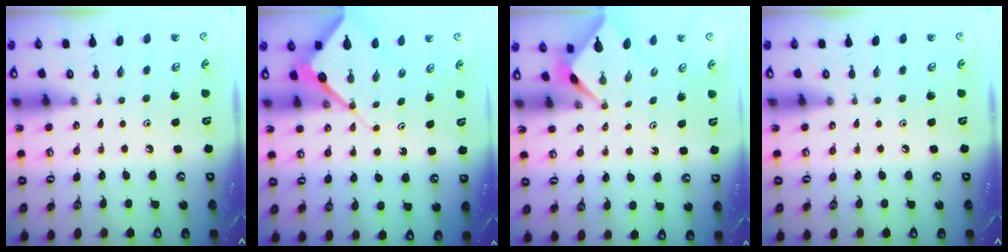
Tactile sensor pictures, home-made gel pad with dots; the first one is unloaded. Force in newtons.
{"total": 7.7, "press": 7.7, "slide": 0.8}
{"total": 2.2, "press": 2.2, "slide": 0.2}
{"total": 0.0}